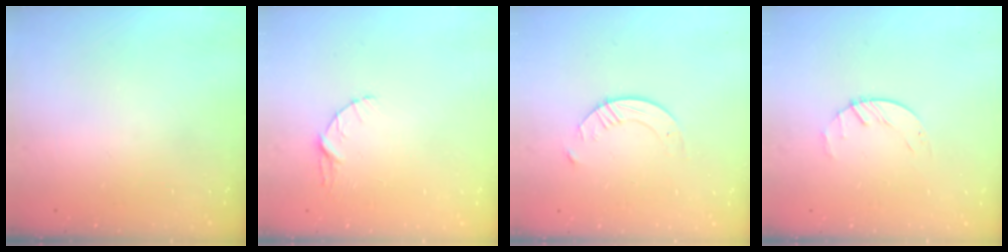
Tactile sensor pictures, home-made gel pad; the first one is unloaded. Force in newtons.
{"total": 3.4, "press": 3.3, "slide": 0.5}
{"total": 5.6, "press": 5.6, "slide": 0.7}
{"total": 2.2, "press": 2.2, "slide": 0.4}